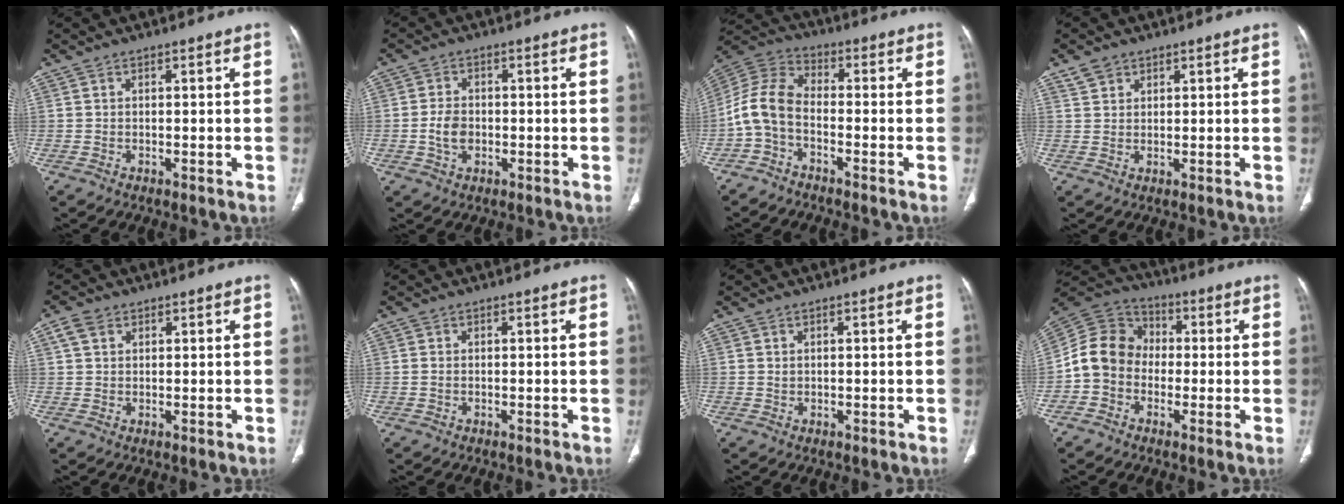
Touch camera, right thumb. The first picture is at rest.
{"total": 4.4, "force": [-0.8, 3.2, 2.9], "torque": [-0.049, 0.007, -0.013]}
{"total": 8.0, "force": [-2.8, 4.5, 6.0], "torque": [-0.127, 0.039, -0.074]}
{"total": 2.7, "force": [1.8, 1.8, 0.7], "torque": [-0.002, -0.003, 0.035]}
{"total": 3.1, "force": [1.5, 2.2, 1.5], "torque": [-0.027, 0.004, 0.031]}
{"total": 0.6, "force": [0.0, 0.4, 0.4], "torque": [-0.014, 0.001, 0.002]}
{"total": 0.6, "force": [0.3, 0.5, 0.2], "torque": [0.000, -0.001, 0.007]}
{"total": 10.4, "force": [-1.5, 8.9, 5.1], "torque": [-0.084, 0.037, -0.043]}